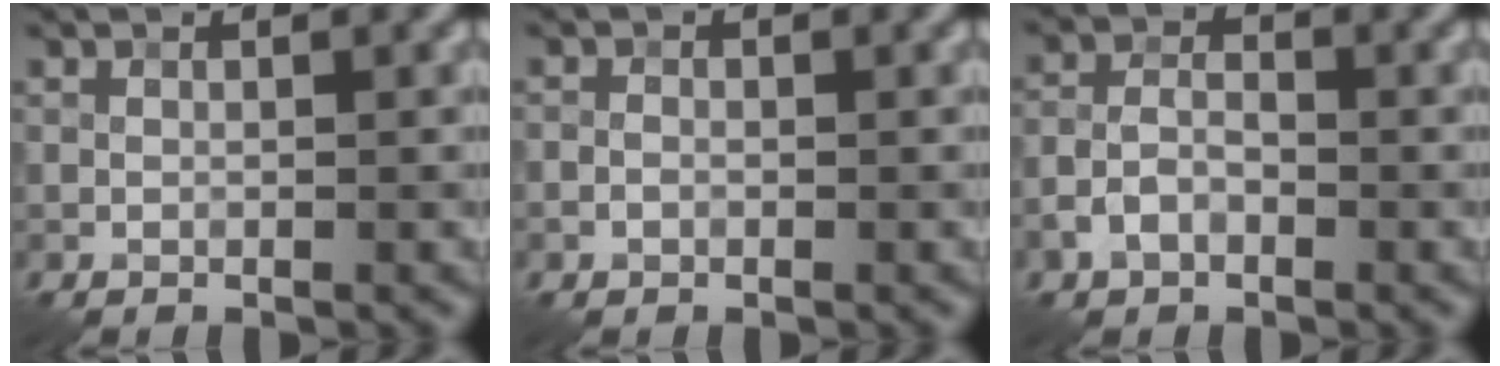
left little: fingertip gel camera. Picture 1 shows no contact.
{"total": 0.8, "force": [-0.3, 0.6, 0.4], "torque": [-0.005, 0.001, -0.009]}
{"total": 2.8, "force": [-1.4, 1.8, 1.7], "torque": [-0.030, 0.006, -0.031]}